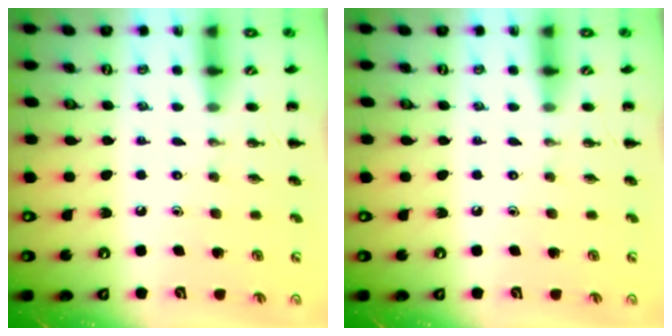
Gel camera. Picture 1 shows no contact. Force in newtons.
{"total": 0.0}